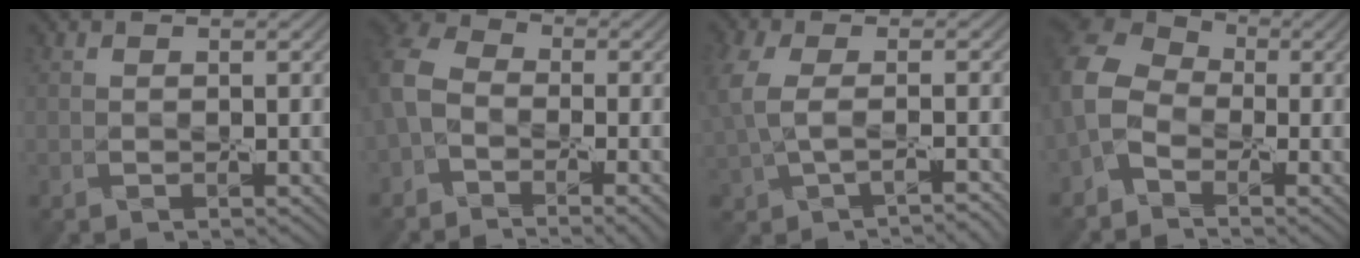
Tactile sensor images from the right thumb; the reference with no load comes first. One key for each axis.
{"total": 7.5, "fx": -2.9, "fy": 4.9, "fz": 4.8, "tx": -0.111, "ty": -0.008, "tz": -0.056}
{"total": 3.8, "fx": -0.4, "fy": 1.7, "fz": 3.3, "tx": -0.096, "ty": -0.006, "tz": -0.006}
{"total": 6.2, "fx": -2.4, "fy": 4.6, "fz": 3.4, "tx": -0.099, "ty": 0.000, "tz": -0.068}